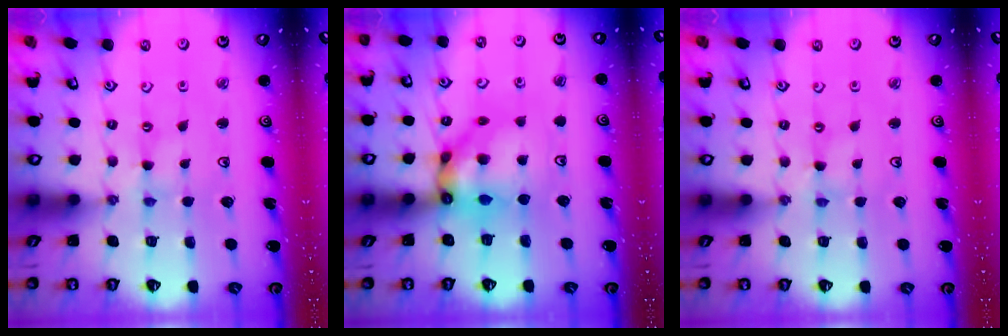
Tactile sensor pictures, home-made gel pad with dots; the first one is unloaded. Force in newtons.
{"total": 11.8, "press": 11.7, "slide": 1.1}
{"total": 0.0}